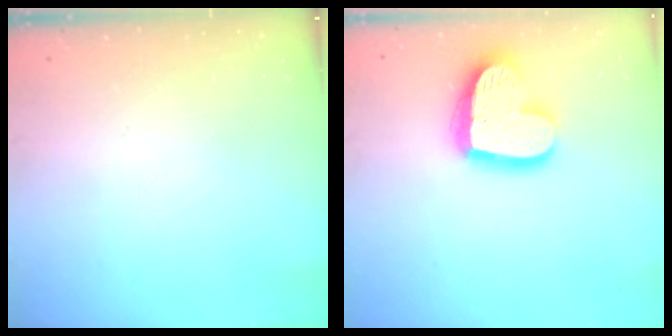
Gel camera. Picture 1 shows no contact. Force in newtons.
{"total": 18.1, "press": 18.0, "slide": 1.5}